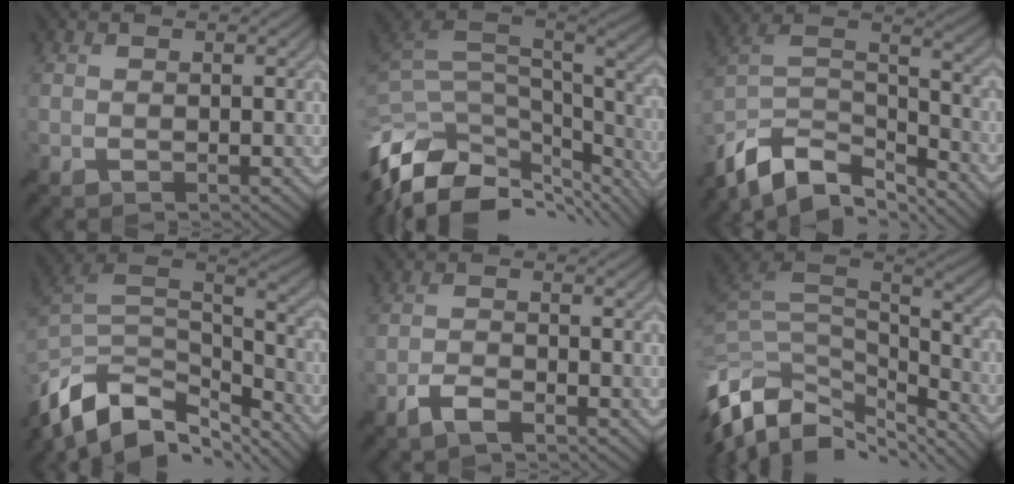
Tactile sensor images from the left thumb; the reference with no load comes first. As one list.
[{"total": 14.9, "force": [-6.1, 8.5, 10.7], "torque": [-0.276, -0.018, -0.090]}, {"total": 12.9, "force": [-9.7, 5.7, 6.4], "torque": [-0.154, 0.001, -0.175]}, {"total": 14.1, "force": [-8.8, 7.1, 8.4], "torque": [-0.229, -0.019, -0.146]}, {"total": 3.0, "force": [-2.2, 0.8, 1.9], "torque": [-0.043, 0.001, -0.050]}, {"total": 14.0, "force": [-7.5, 8.1, 8.6], "torque": [-0.240, -0.022, -0.120]}]